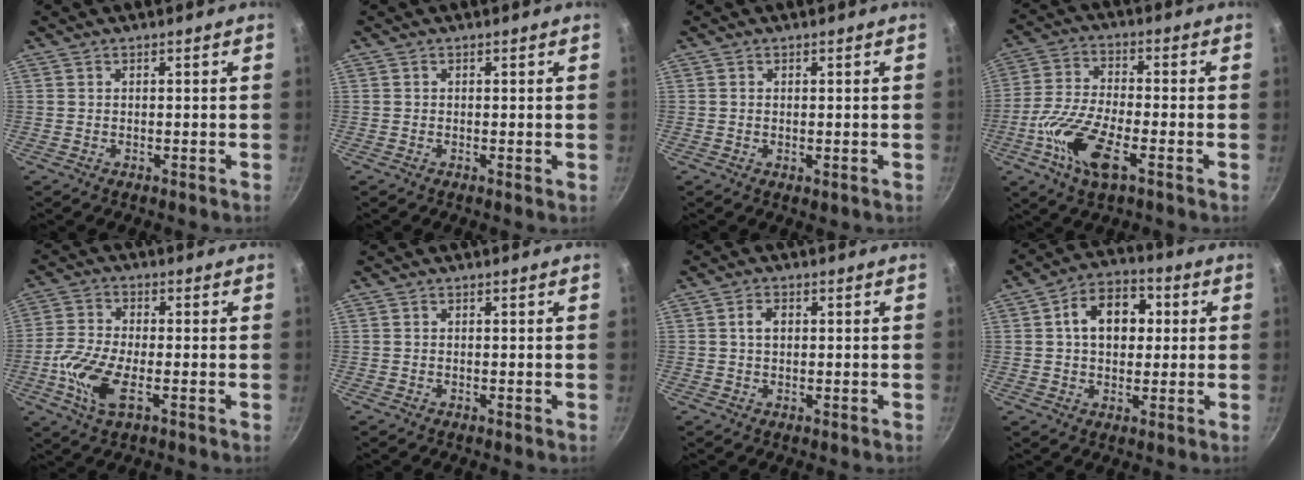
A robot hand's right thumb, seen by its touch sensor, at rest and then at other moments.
{"total": 0.0}
{"total": 0.9, "force": [0.1, 0.5, 0.8], "torque": [-0.012, -0.003, -0.001]}
{"total": 12.0, "force": [-4.7, 4.4, 10.2], "torque": [-0.203, 0.018, -0.101]}
{"total": 8.7, "force": [-2.5, 3.5, 7.5], "torque": [-0.162, 0.007, -0.059]}
{"total": 0.0}
{"total": 2.3, "force": [0.3, 1.6, 1.7], "torque": [-0.022, 0.005, 0.005]}
{"total": 11.1, "force": [1.9, 7.9, 7.6], "torque": [-0.077, 0.016, 0.017]}